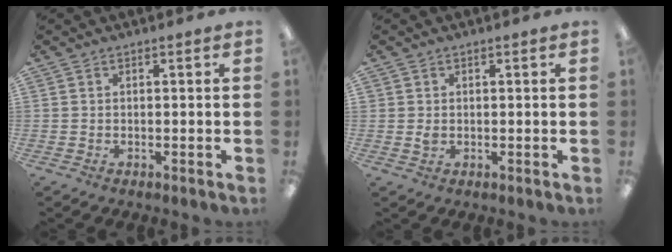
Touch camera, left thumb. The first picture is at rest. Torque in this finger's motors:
{"motor_torque": [-0.15, 0.14, 0.09, -0.13, 0.00]}